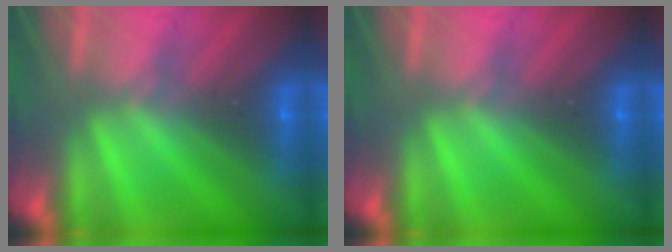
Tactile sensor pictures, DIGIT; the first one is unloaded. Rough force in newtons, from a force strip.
{"total": 0.0}